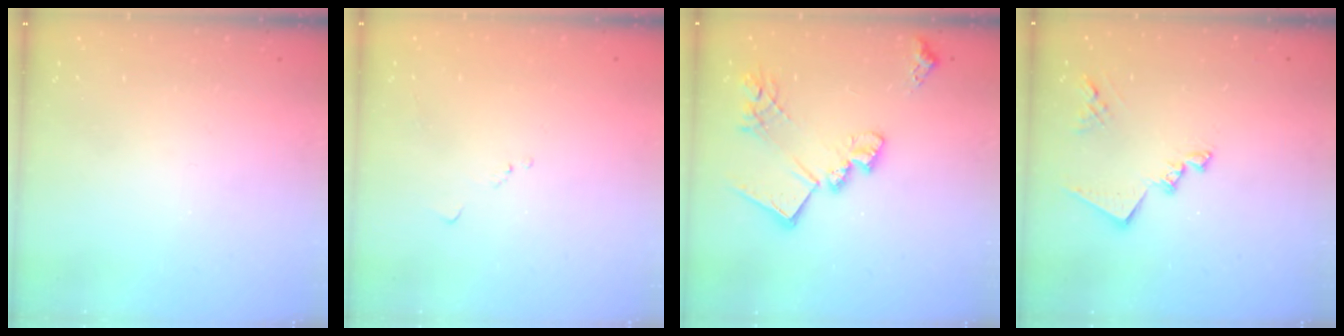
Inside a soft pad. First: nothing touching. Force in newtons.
{"total": 6.1, "press": 6.0, "slide": 0.6}
{"total": 19.7, "press": 19.6, "slide": 1.4}
{"total": 14.1, "press": 14.0, "slide": 0.9}